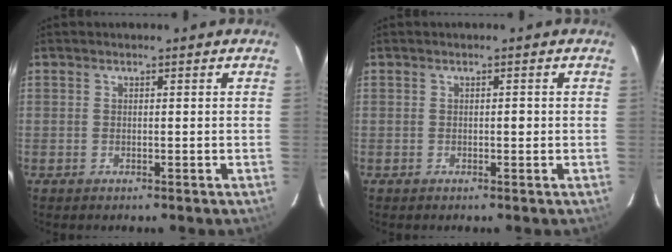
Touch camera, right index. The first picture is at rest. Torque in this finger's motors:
{"motor_torque": [0.14, 0.02, 0.03, 0.02]}